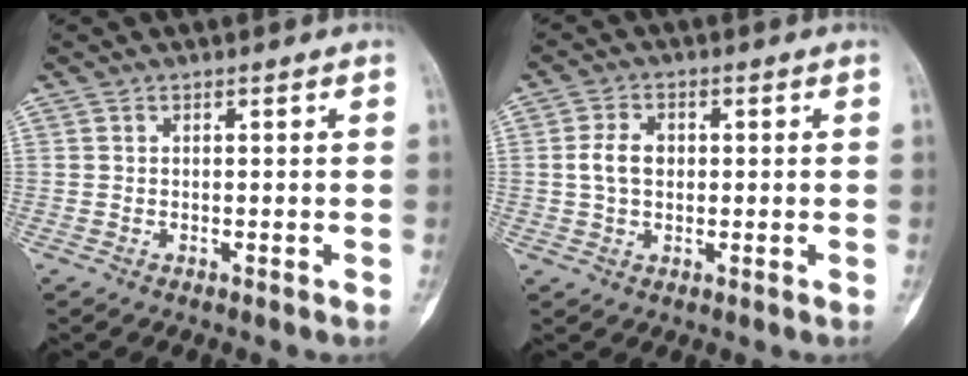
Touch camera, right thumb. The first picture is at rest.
{"total": 4.8, "force": [0.3, 3.3, 3.5], "torque": [-0.067, 0.009, 0.004]}